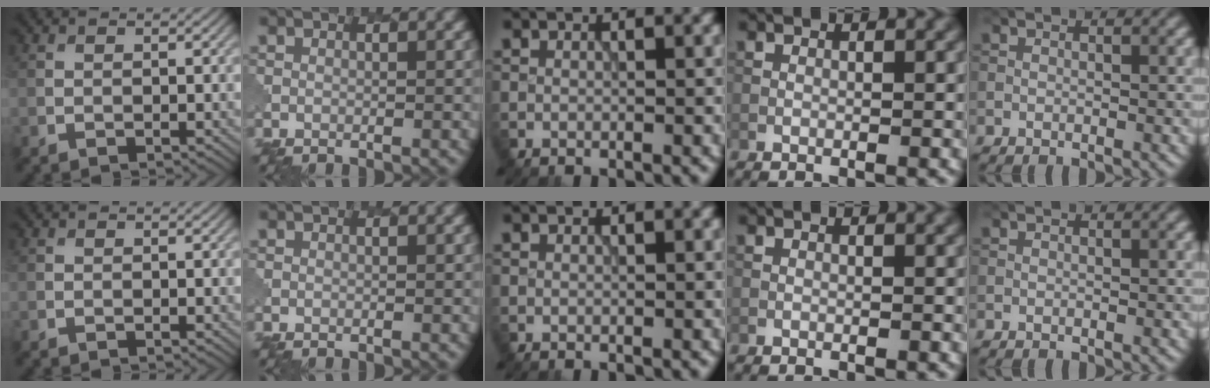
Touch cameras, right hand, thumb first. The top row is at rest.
{}